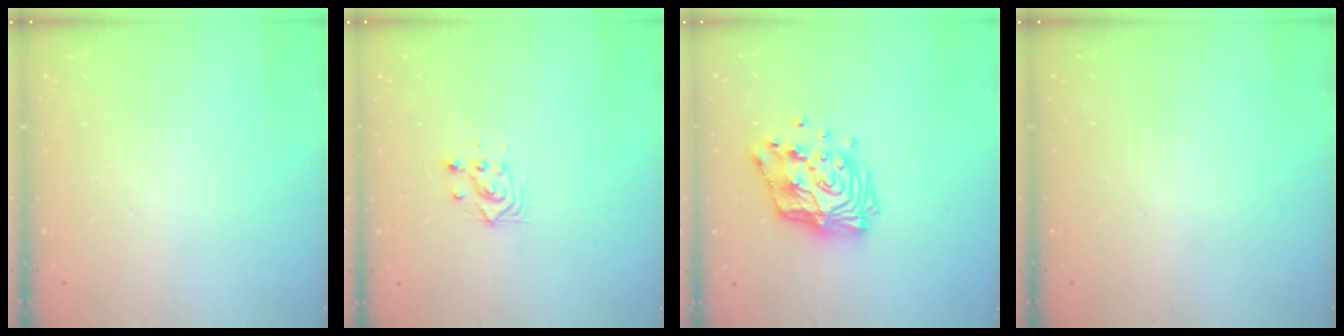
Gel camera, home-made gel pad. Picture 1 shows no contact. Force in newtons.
{"total": 2.8, "press": 2.8, "slide": 0.1}
{"total": 15.7, "press": 15.7, "slide": 1.4}
{"total": 0.0}